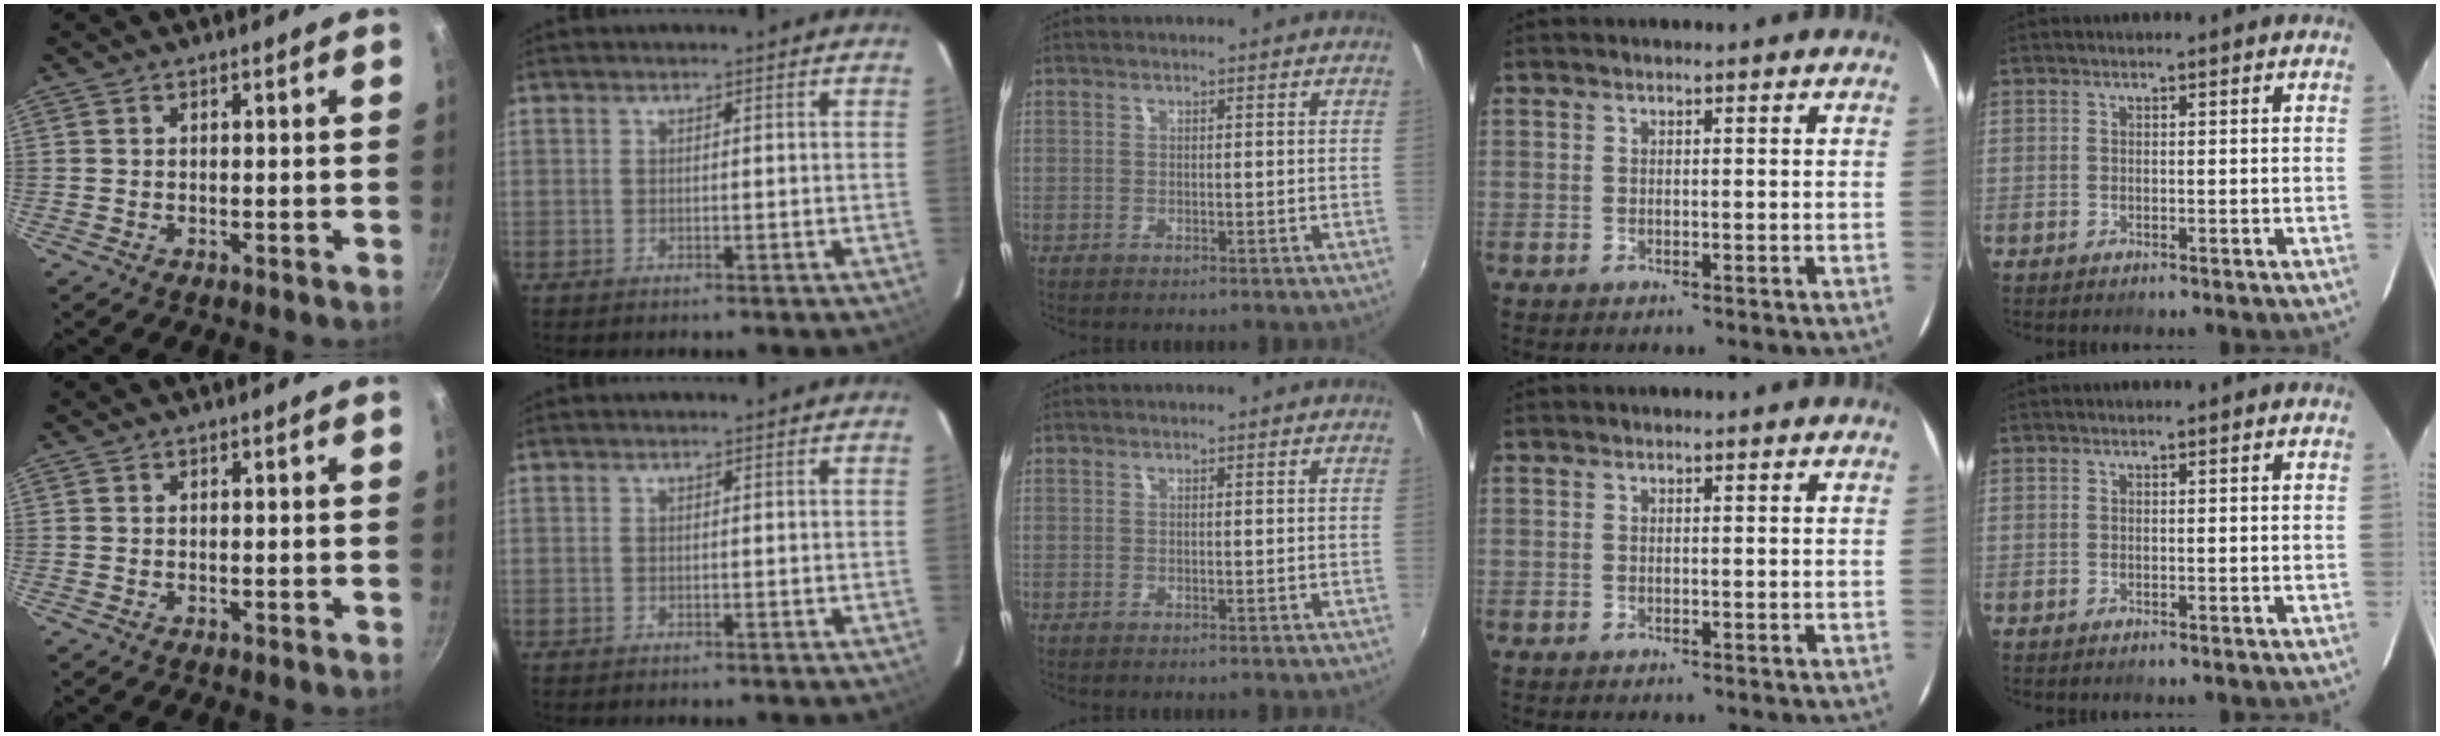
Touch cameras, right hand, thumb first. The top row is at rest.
{}